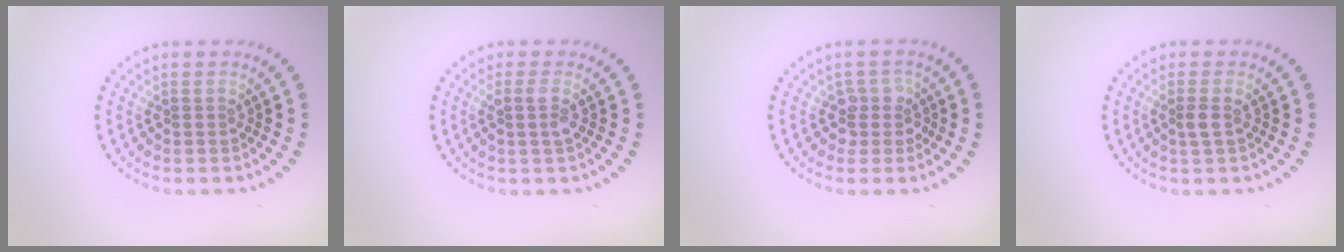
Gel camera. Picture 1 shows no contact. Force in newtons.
{"total": 1.4, "press": 1.3, "slide": 0.6}
{"total": 2.1, "press": 1.7, "slide": 1.3}
{"total": 1.3, "press": 1.1, "slide": 0.5}